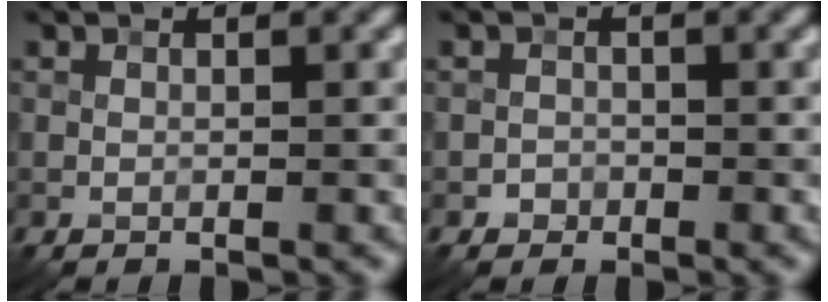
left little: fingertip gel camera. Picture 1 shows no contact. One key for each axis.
{"total": 0.9, "fx": -0.6, "fy": 0.7, "fz": 0.0, "tx": 0.005, "ty": 0.002, "tz": -0.009}